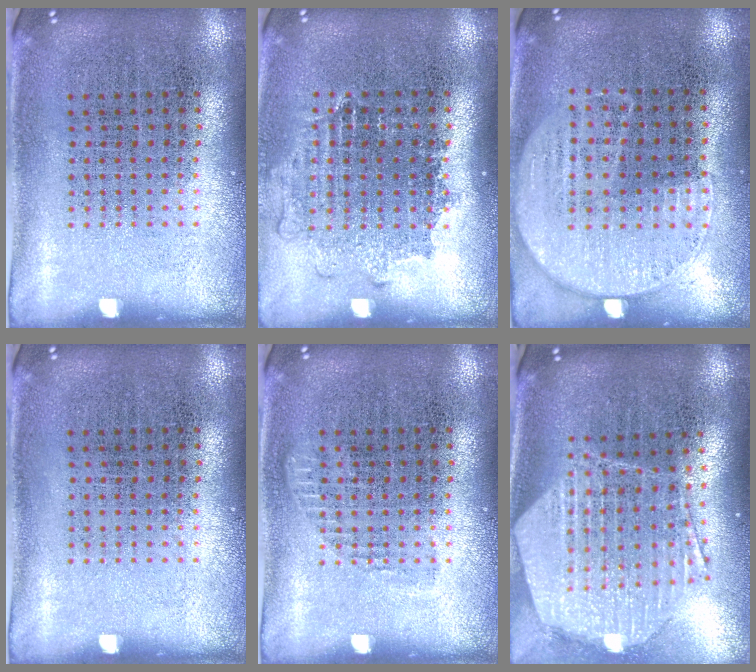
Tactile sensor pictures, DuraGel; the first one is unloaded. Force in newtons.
{"total": 1.1, "press": 1.0, "slide": 0.5}
{"total": 1.2, "press": 1.0, "slide": 0.6}
{"total": 0.0}
{"total": 0.7, "press": 0.7, "slide": 0.3}
{"total": 2.3, "press": 1.9, "slide": 1.3}